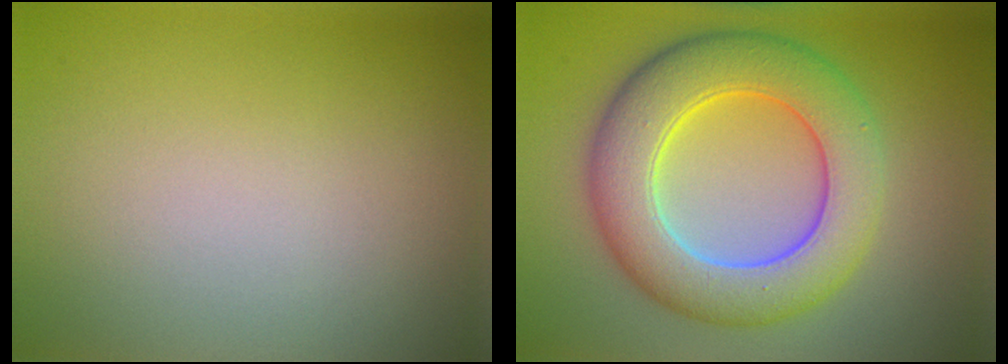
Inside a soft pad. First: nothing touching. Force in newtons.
{"total": 8.8, "press": 8.8, "slide": 0.2}